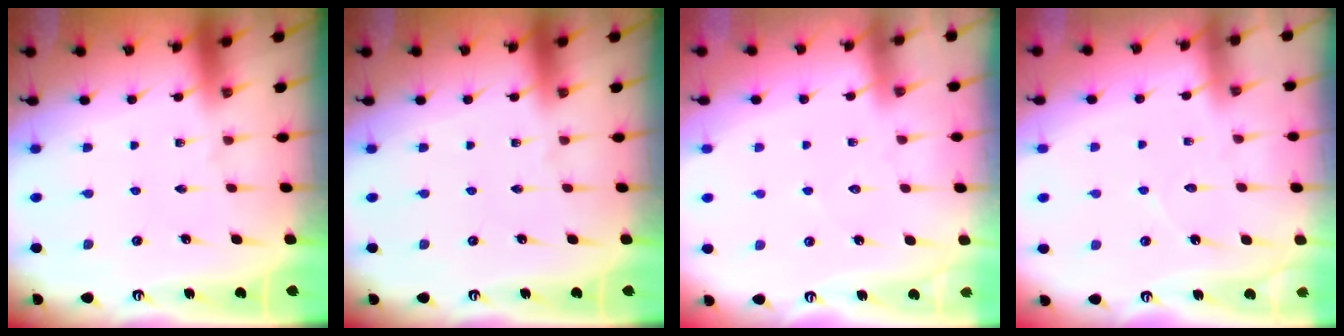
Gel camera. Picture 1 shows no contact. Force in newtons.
{"total": 0.0}
{"total": 4.2, "press": 4.1, "slide": 0.5}
{"total": 5.0, "press": 5.0, "slide": 0.5}